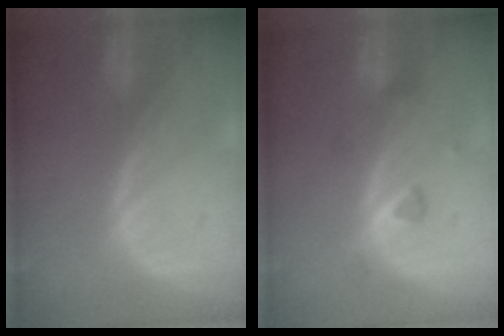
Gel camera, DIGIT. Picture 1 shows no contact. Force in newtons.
{"total": 3.0, "press": 2.8, "slide": 0.9}